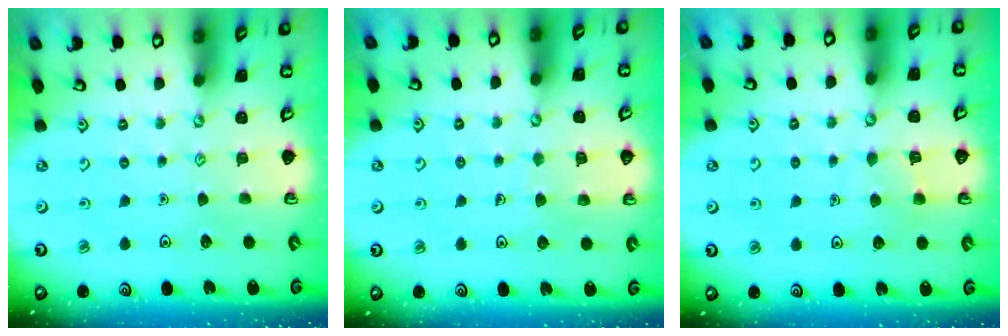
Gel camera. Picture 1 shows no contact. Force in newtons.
{"total": 4.5, "press": 4.5, "slide": 0.3}
{"total": 5.7, "press": 5.7, "slide": 0.5}